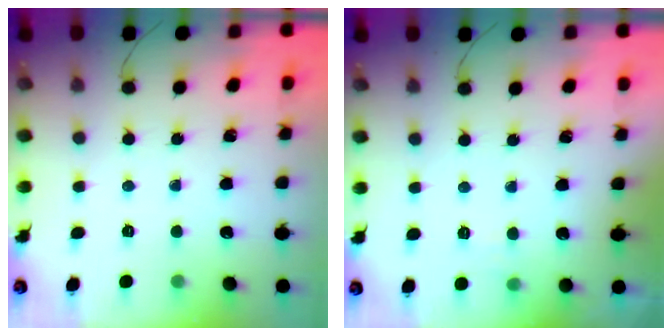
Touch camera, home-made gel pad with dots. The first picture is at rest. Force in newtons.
{"total": 2.6, "press": 2.1, "slide": 1.5}